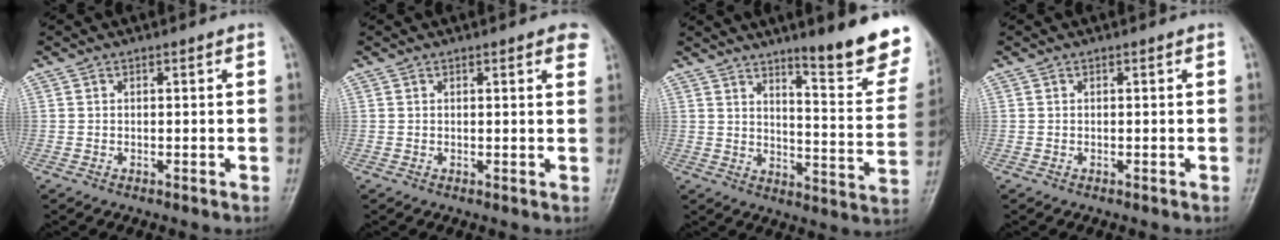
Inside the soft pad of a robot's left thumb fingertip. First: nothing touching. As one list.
[{"total": 3.3, "force": [2.1, 0.9, 2.4], "torque": [-0.017, -0.001, 0.019]}, {"total": 17.3, "force": [11.9, 2.6, 12.2], "torque": [-0.124, -0.089, 0.167]}, {"total": 0.0}]